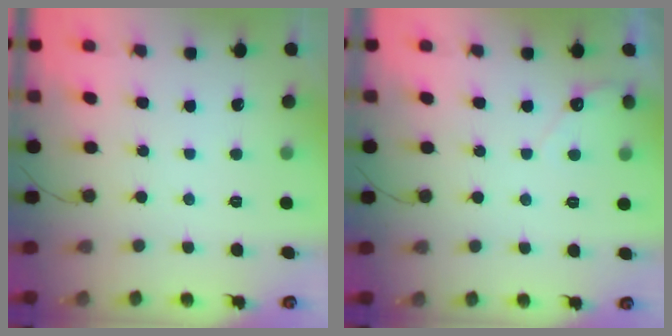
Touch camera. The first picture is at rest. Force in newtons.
{"total": 2.8, "press": 2.8, "slide": 0.1}